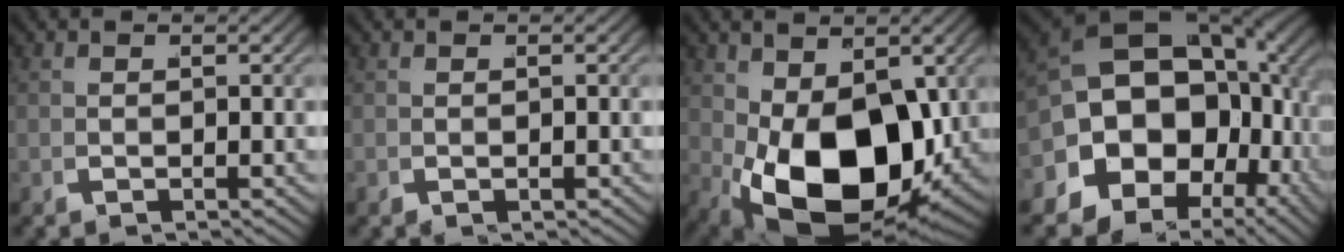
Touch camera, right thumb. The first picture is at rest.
{"total": 0.0}
{"total": 14.7, "force": [-1.8, 8.8, 11.7], "torque": [-0.227, -0.068, 0.013]}
{"total": 20.2, "force": [-0.1, 14.9, 13.6], "torque": [-0.253, -0.046, 0.014]}